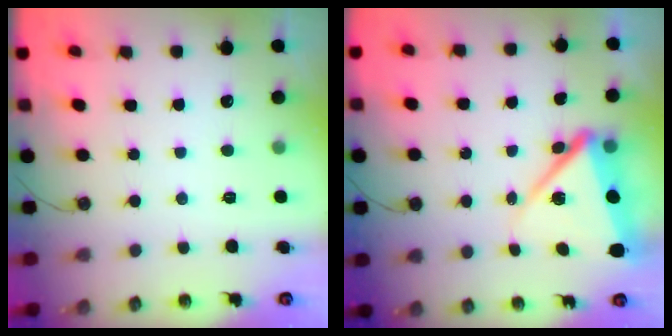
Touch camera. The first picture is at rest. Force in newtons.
{"total": 11.1, "press": 10.9, "slide": 1.8}